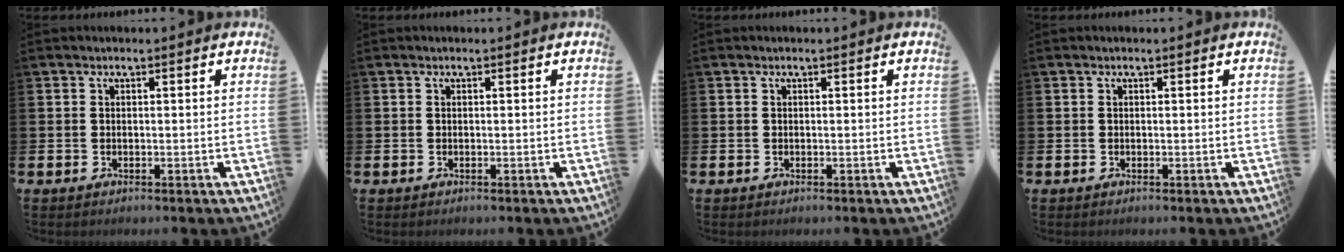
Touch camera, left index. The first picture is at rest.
{"total": 0.0}
{"total": 0.0}
{"total": 0.0}